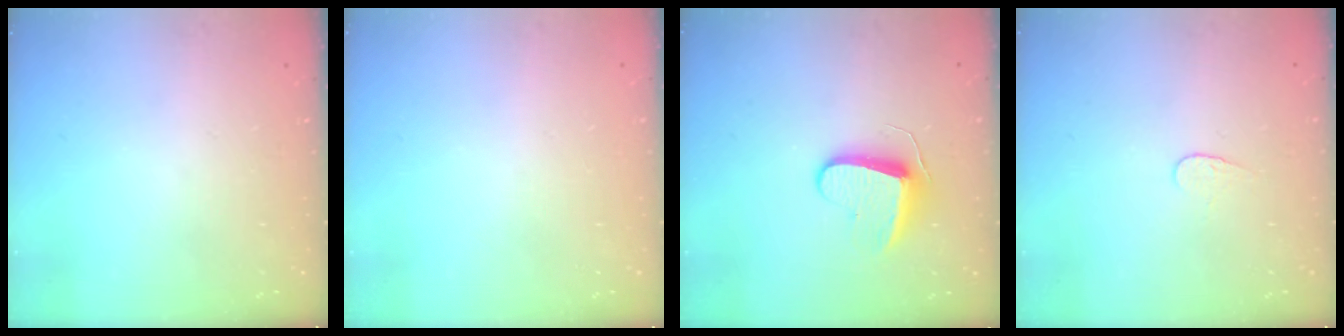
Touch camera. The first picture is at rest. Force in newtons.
{"total": 0.0}
{"total": 8.7, "press": 8.7, "slide": 0.5}
{"total": 4.3, "press": 4.3, "slide": 0.3}